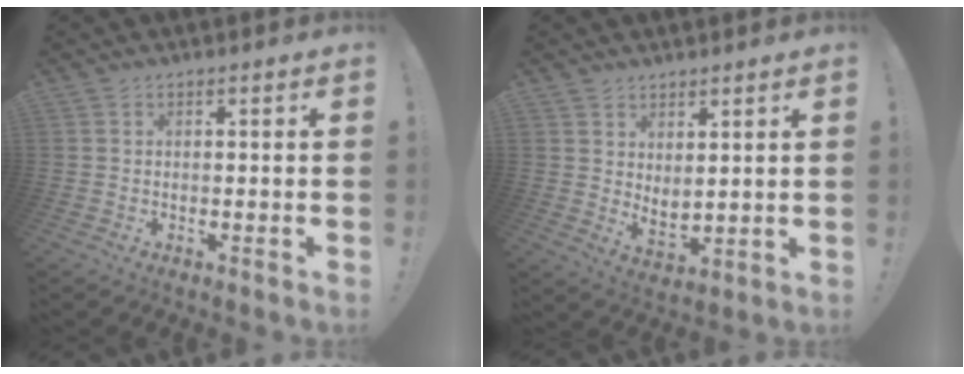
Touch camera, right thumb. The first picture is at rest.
{"total": 4.8, "force": [4.4, 1.6, 1.1], "torque": [-0.021, -0.031, 0.083]}